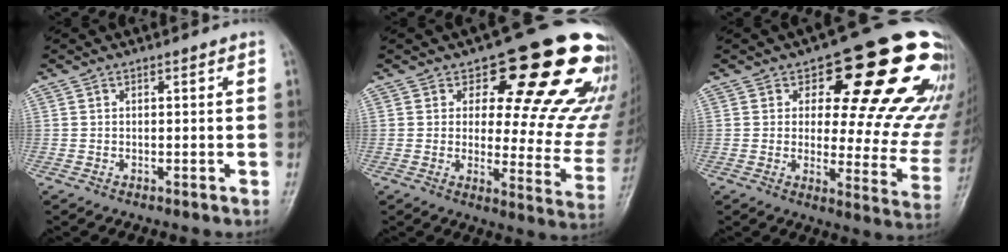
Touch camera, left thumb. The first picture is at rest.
{"total": 22.3, "force": [13.1, 9.7, 15.3], "torque": [-0.143, -0.067, 0.160]}
{"total": 23.8, "force": [11.7, 10.5, 17.8], "torque": [-0.174, -0.035, 0.150]}